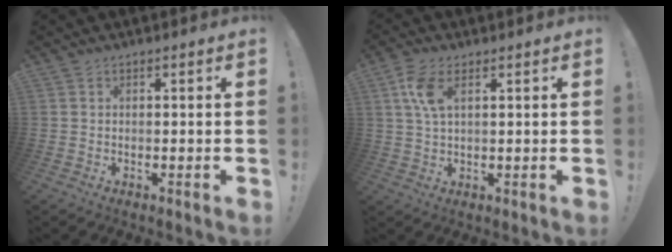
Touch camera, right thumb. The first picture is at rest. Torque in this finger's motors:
{"motor_torque": [0.06, 0.07, 0.36, 0.49, 0.16]}